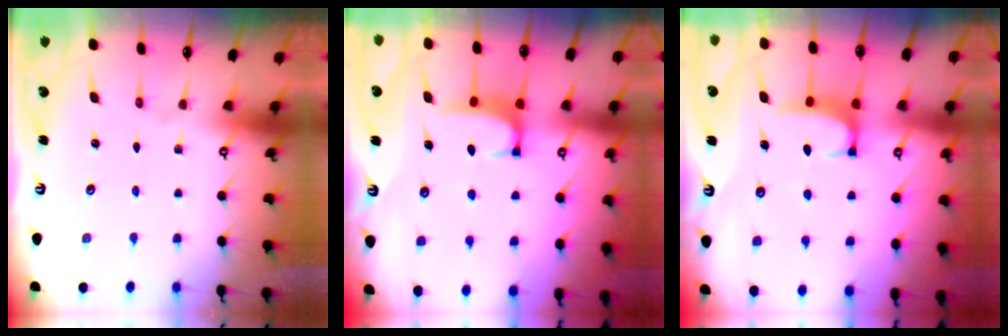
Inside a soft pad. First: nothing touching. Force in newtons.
{"total": 2.0, "press": 1.9, "slide": 0.5}
{"total": 1.6, "press": 1.6, "slide": 0.5}